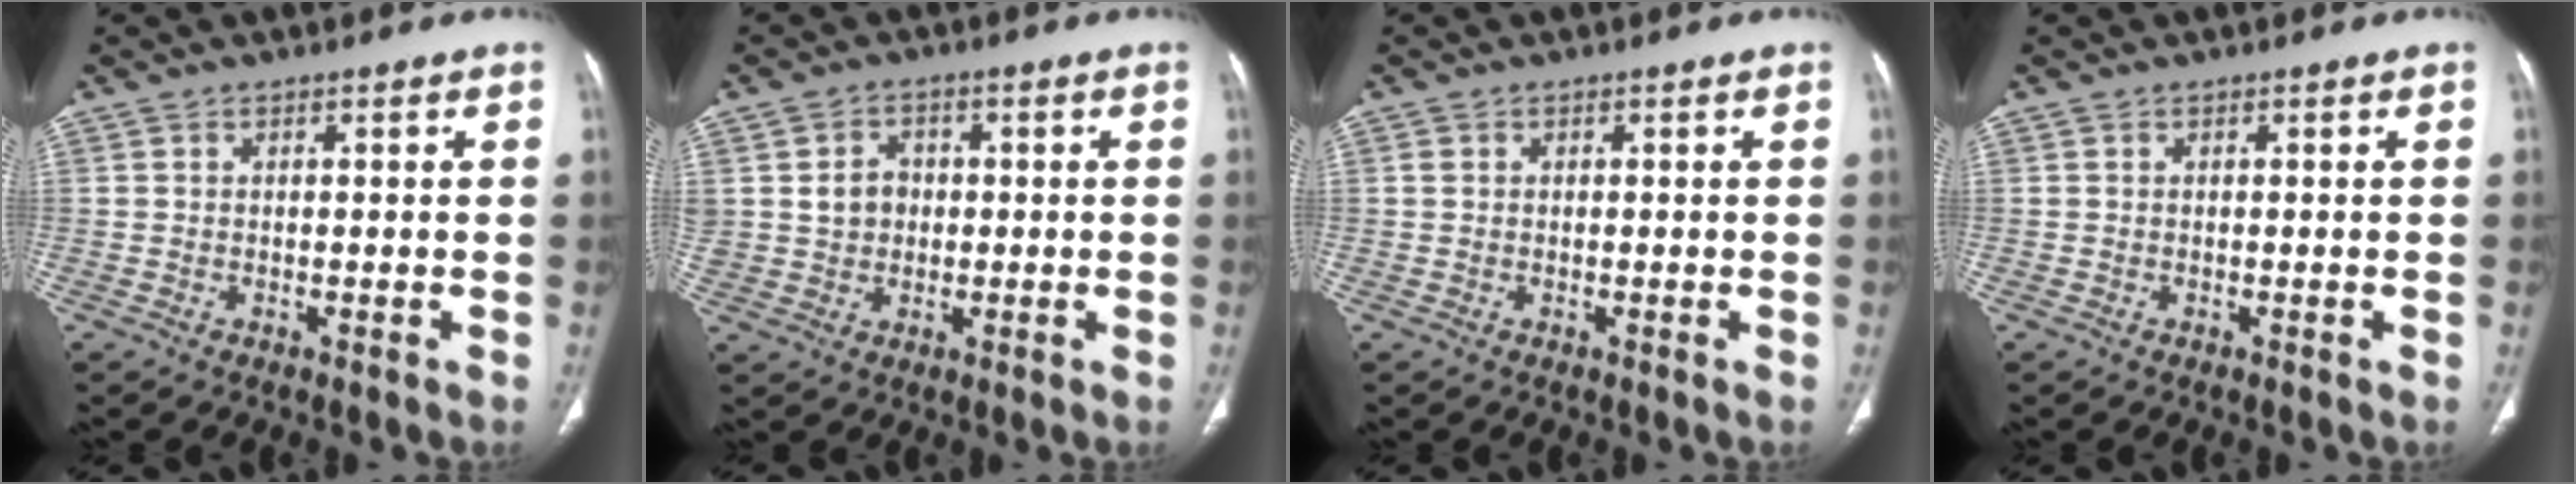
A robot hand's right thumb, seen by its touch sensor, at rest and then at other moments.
{"total": 5.0, "force": [0.6, 4.3, 2.5], "torque": [-0.023, 0.002, 0.011]}
{"total": 0.7, "force": [0.2, 0.5, 0.3], "torque": [-0.002, 0.003, 0.005]}
{"total": 0.0}